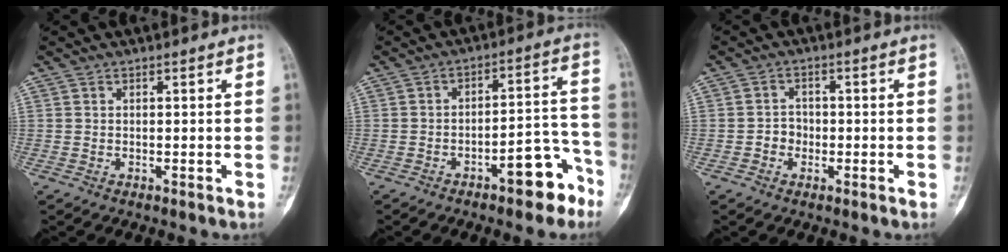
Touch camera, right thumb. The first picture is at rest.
{"total": 10.1, "force": [-6.1, 3.9, 7.1], "torque": [-0.072, 0.067, -0.082]}
{"total": 2.7, "force": [-0.9, 2.4, 1.0], "torque": [0.000, 0.010, -0.022]}